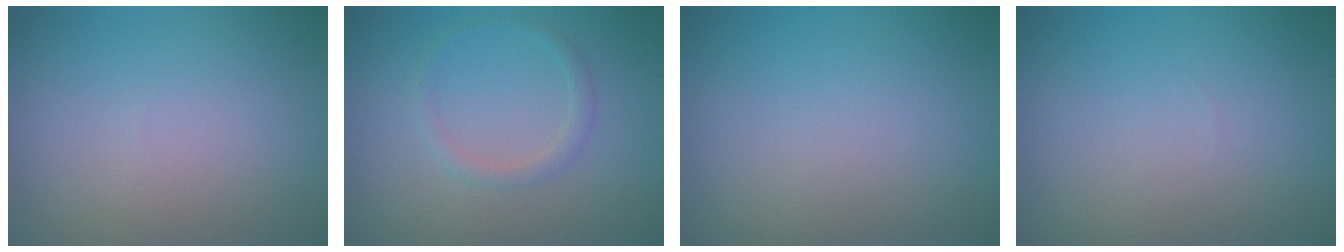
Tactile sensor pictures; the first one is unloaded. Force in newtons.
{"total": 1.3, "press": 1.3, "slide": 0.1}
{"total": 0.0}
{"total": 0.0}